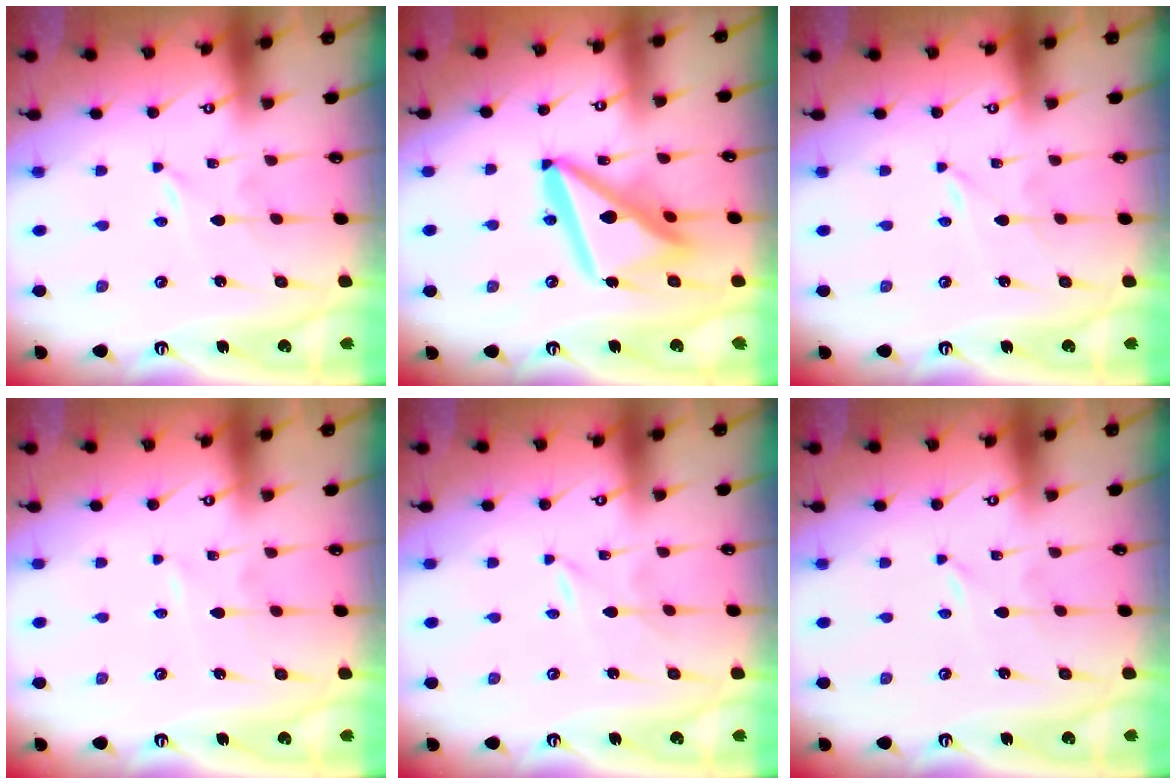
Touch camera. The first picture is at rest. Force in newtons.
{"total": 17.8, "press": 17.7, "slide": 1.9}
{"total": 0.0}
{"total": 1.1, "press": 1.1, "slide": 0.1}
{"total": 0.0}
{"total": 0.0}